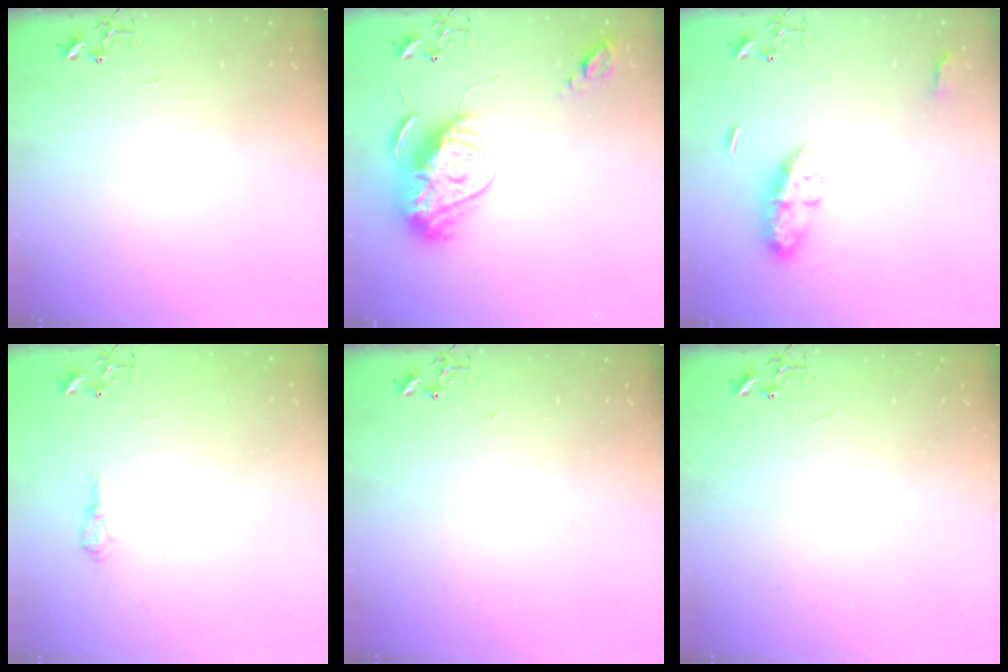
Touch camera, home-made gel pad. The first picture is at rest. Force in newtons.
{"total": 15.3, "press": 15.3, "slide": 1.3}
{"total": 8.2, "press": 8.1, "slide": 0.6}
{"total": 7.2, "press": 7.1, "slide": 0.6}
{"total": 0.0}
{"total": 0.0}